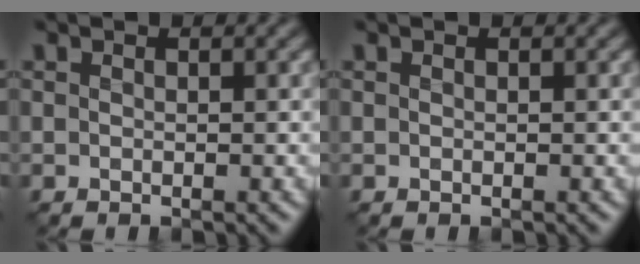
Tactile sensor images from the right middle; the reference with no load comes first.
{"total": 0.0}